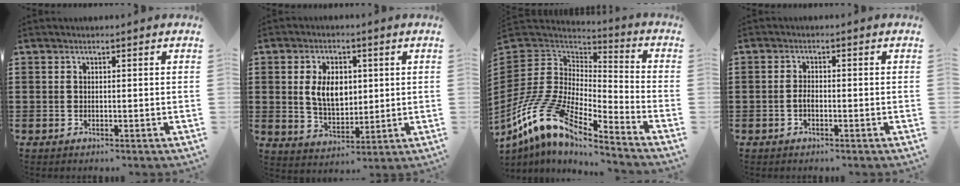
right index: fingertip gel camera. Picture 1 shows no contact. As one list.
[{"total": 6.9, "force": [1.1, 4.4, 5.2], "torque": [-0.102, 0.005, 0.012]}, {"total": 12.2, "force": [-9.5, 3.5, 6.8], "torque": [-0.179, -0.008, -0.197]}, {"total": 1.5, "force": [-0.7, 0.6, 1.3], "torque": [-0.034, -0.005, -0.014]}]